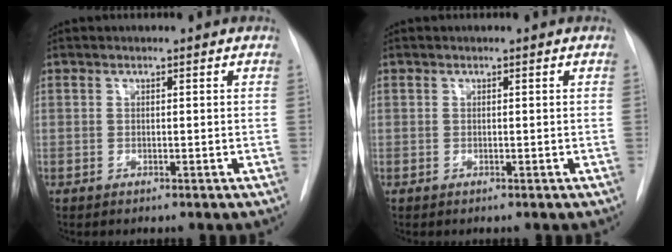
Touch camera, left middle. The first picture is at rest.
{"total": 0.0}